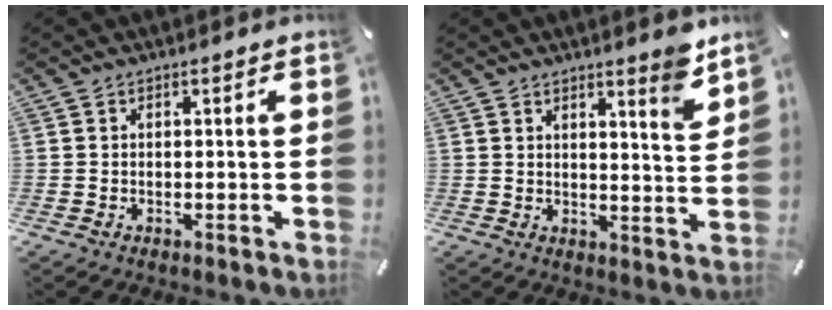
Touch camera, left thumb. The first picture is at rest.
{"total": 6.3, "force": [5.4, 0.4, 3.2], "torque": [-0.045, -0.045, 0.090]}